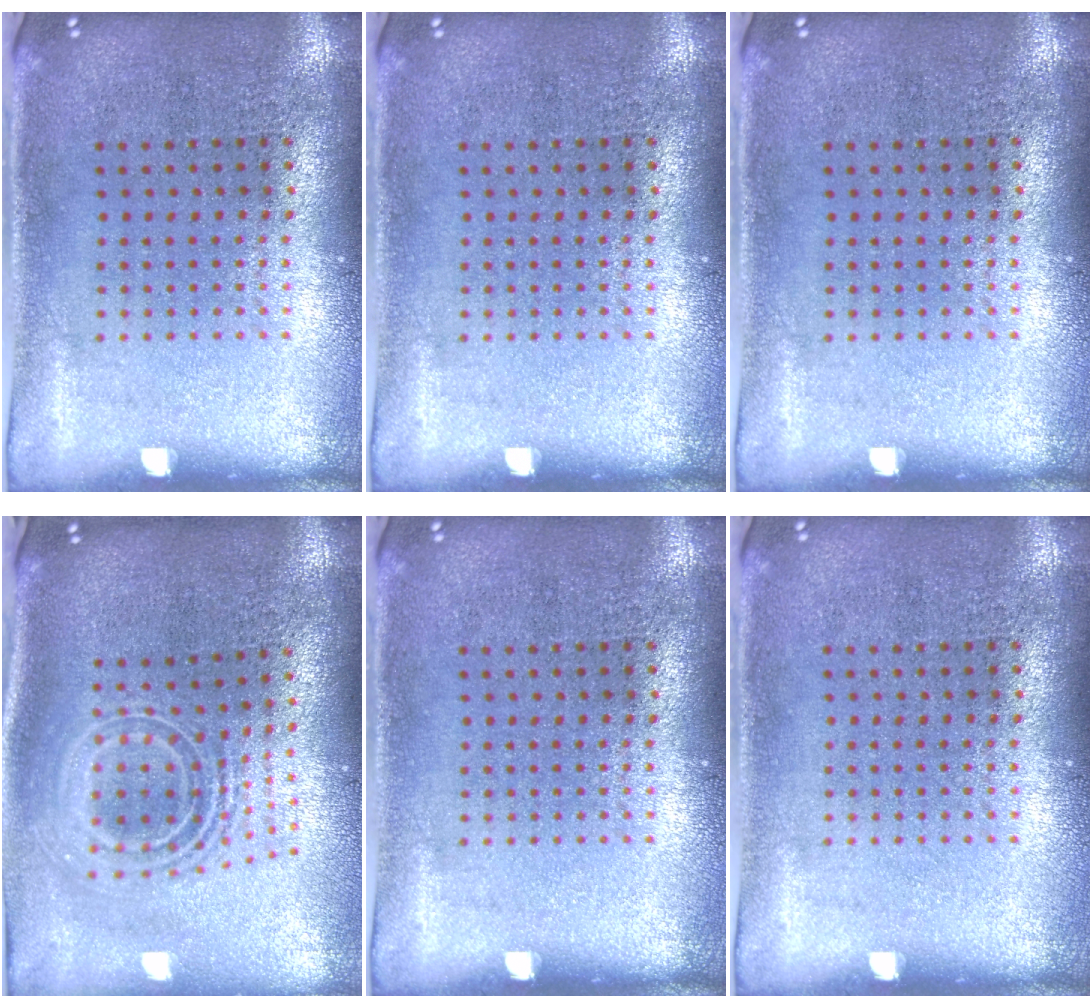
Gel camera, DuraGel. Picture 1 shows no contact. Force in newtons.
{"total": 0.0}
{"total": 0.0}
{"total": 2.3, "press": 1.7, "slide": 1.6}
{"total": 0.0}
{"total": 0.0}